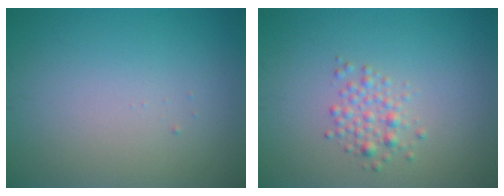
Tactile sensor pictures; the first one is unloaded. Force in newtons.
{"total": 1.9, "press": 1.9, "slide": 0.1}